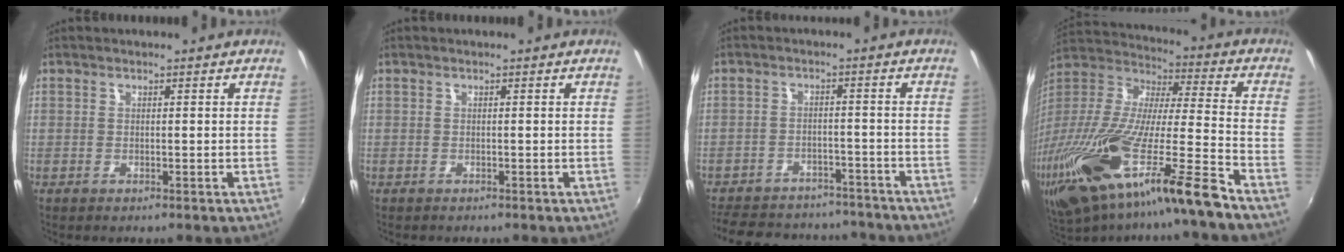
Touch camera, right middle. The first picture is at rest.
{"total": 0.0}
{"total": 19.2, "force": [-16.1, 8.0, 6.6], "torque": [-0.155, 0.031, -0.208]}
{"total": 27.1, "force": [-17.1, 1.9, 20.9], "torque": [-0.375, -0.073, -0.300]}